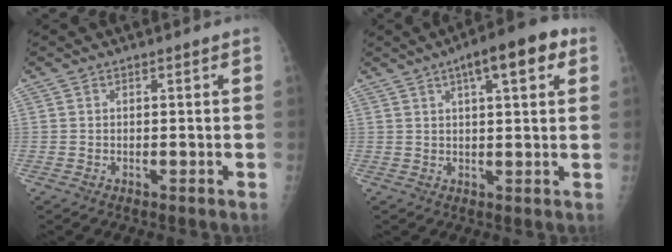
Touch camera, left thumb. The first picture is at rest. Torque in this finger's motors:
{"motor_torque": [1.43, 1.02, 0.86, -0.27, 0.16]}